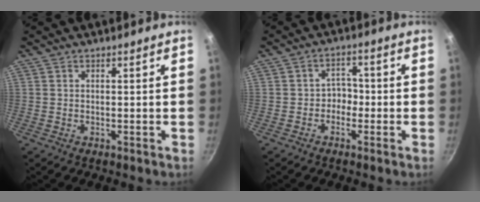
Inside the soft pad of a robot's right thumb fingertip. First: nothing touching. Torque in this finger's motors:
{"motor_torque": [-0.18, 0.04, -0.11, 0.26, 0.05]}